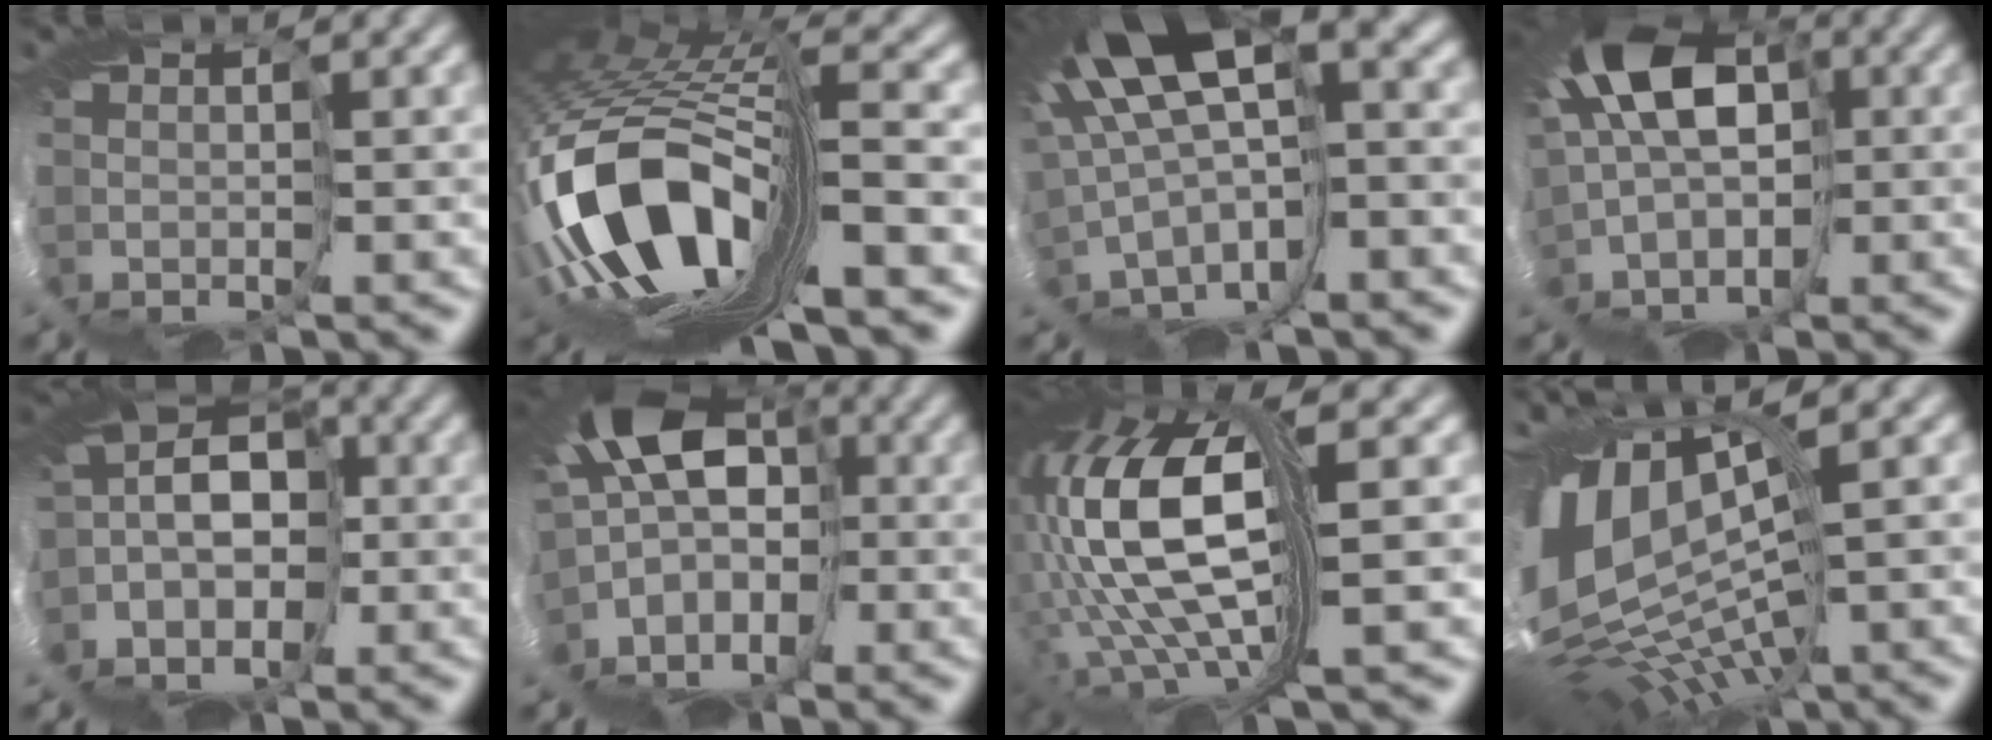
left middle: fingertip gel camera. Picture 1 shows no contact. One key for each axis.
{"total": 12.0, "fx": -5.9, "fy": 3.0, "fz": 10.1, "tx": -0.245, "ty": -0.006, "tz": -0.098}
{"total": 9.5, "fx": 2.5, "fy": 2.1, "fz": 8.9, "tx": -0.202, "ty": 0.008, "tz": 0.068}
{"total": 9.1, "fx": 1.1, "fy": 5.7, "fz": 7.1, "tx": -0.155, "ty": 0.016, "tz": 0.008}
{"total": 5.3, "fx": -2.2, "fy": 4.0, "fz": 2.8, "tx": -0.062, "ty": 0.017, "tz": -0.054}
{"total": 9.6, "fx": -2.9, "fy": 6.6, "fz": 6.3, "tx": -0.143, "ty": 0.005, "tz": -0.071}
{"total": 12.1, "fx": 0.3, "fy": 3.3, "fz": 11.6, "tx": -0.266, "ty": -0.003, "tz": 0.024}
{"total": 10.1, "fx": 0.1, "fy": 3.5, "fz": 9.5, "tx": -0.212, "ty": -0.005, "tz": 0.035}